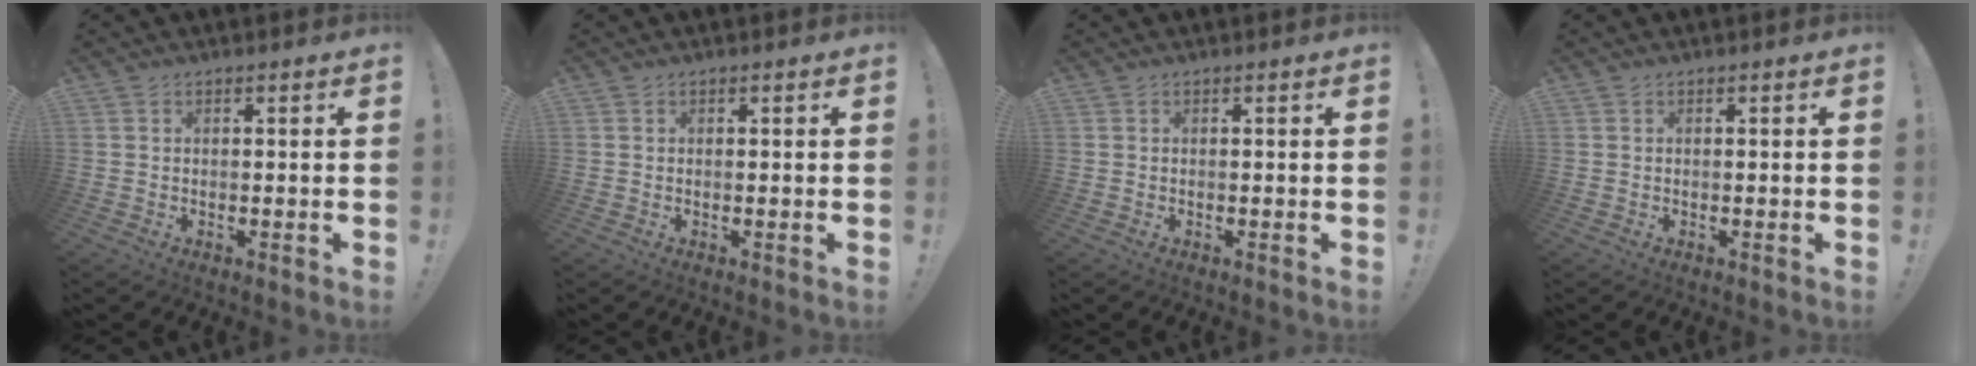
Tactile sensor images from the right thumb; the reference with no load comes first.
{"total": 0.0}
{"total": 0.0}
{"total": 0.0}